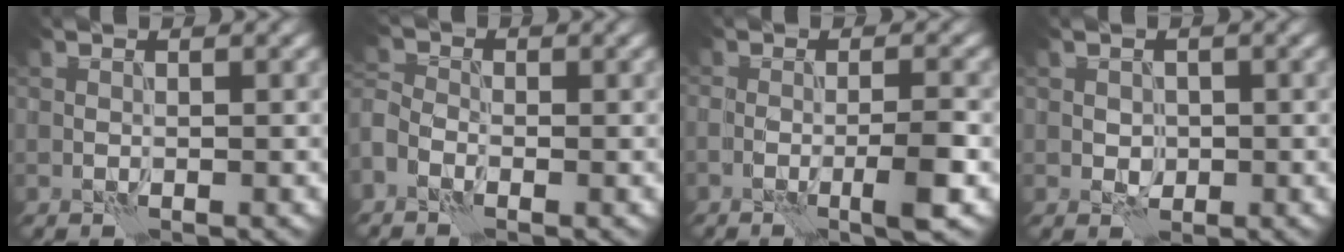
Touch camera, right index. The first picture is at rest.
{"total": 3.0, "force": [-1.6, 2.0, 1.6], "torque": [-0.037, 0.000, -0.036]}
{"total": 3.4, "force": [-1.3, 0.5, 3.1], "torque": [-0.048, -0.001, -0.026]}
{"total": 1.3, "force": [-0.1, 1.1, 0.7], "torque": [-0.013, -0.001, -0.003]}